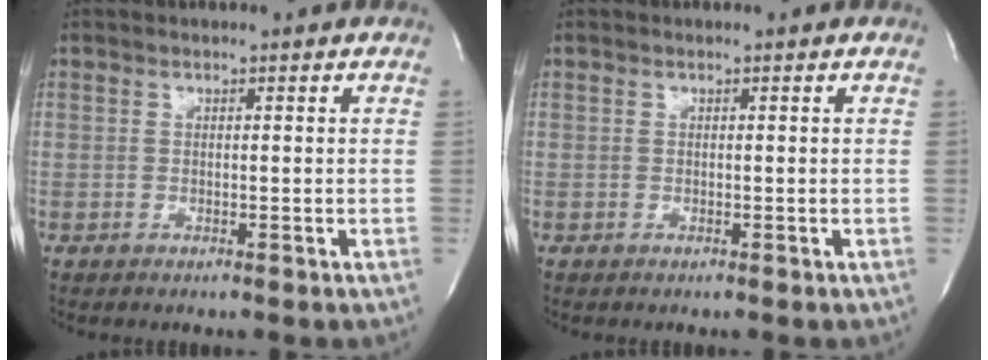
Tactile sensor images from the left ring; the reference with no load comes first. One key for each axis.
{"total": 0.0}